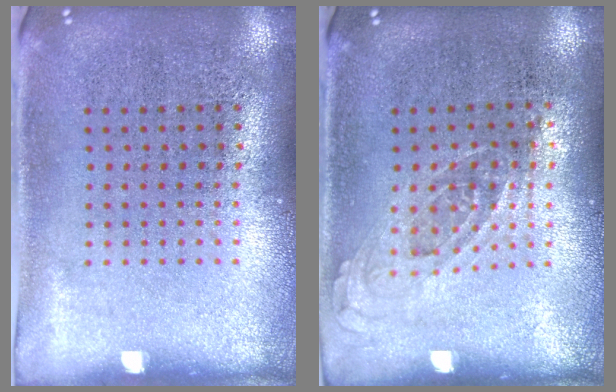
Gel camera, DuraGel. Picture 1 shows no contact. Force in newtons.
{"total": 0.7, "press": 0.7, "slide": 0.3}